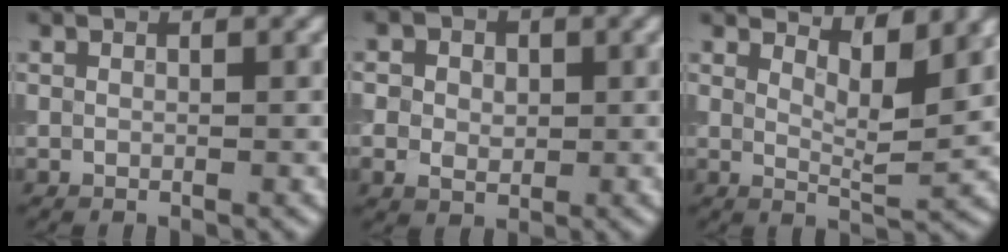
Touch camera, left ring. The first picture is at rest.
{"total": 4.2, "force": [0.6, 3.6, 2.2], "torque": [-0.027, 0.012, -0.012]}
{"total": 4.3, "force": [3.4, 0.8, 2.6], "torque": [-0.043, -0.003, 0.052]}